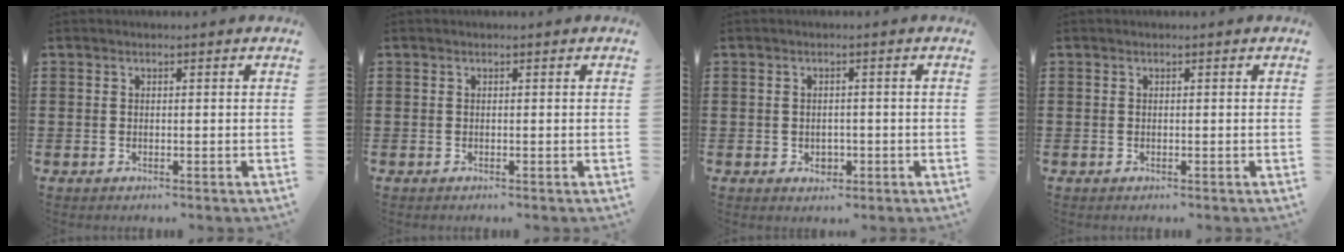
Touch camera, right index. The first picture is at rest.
{"total": 0.0}
{"total": 1.9, "force": [-0.4, 1.5, 1.0], "torque": [-0.022, 0.005, -0.010]}
{"total": 0.0}